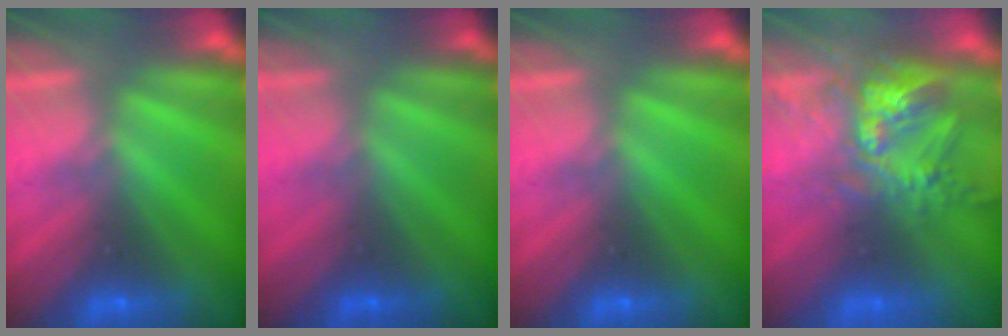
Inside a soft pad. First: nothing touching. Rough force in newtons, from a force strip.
{"total": 2.5}
{"total": 0.0}
{"total": 9.6}